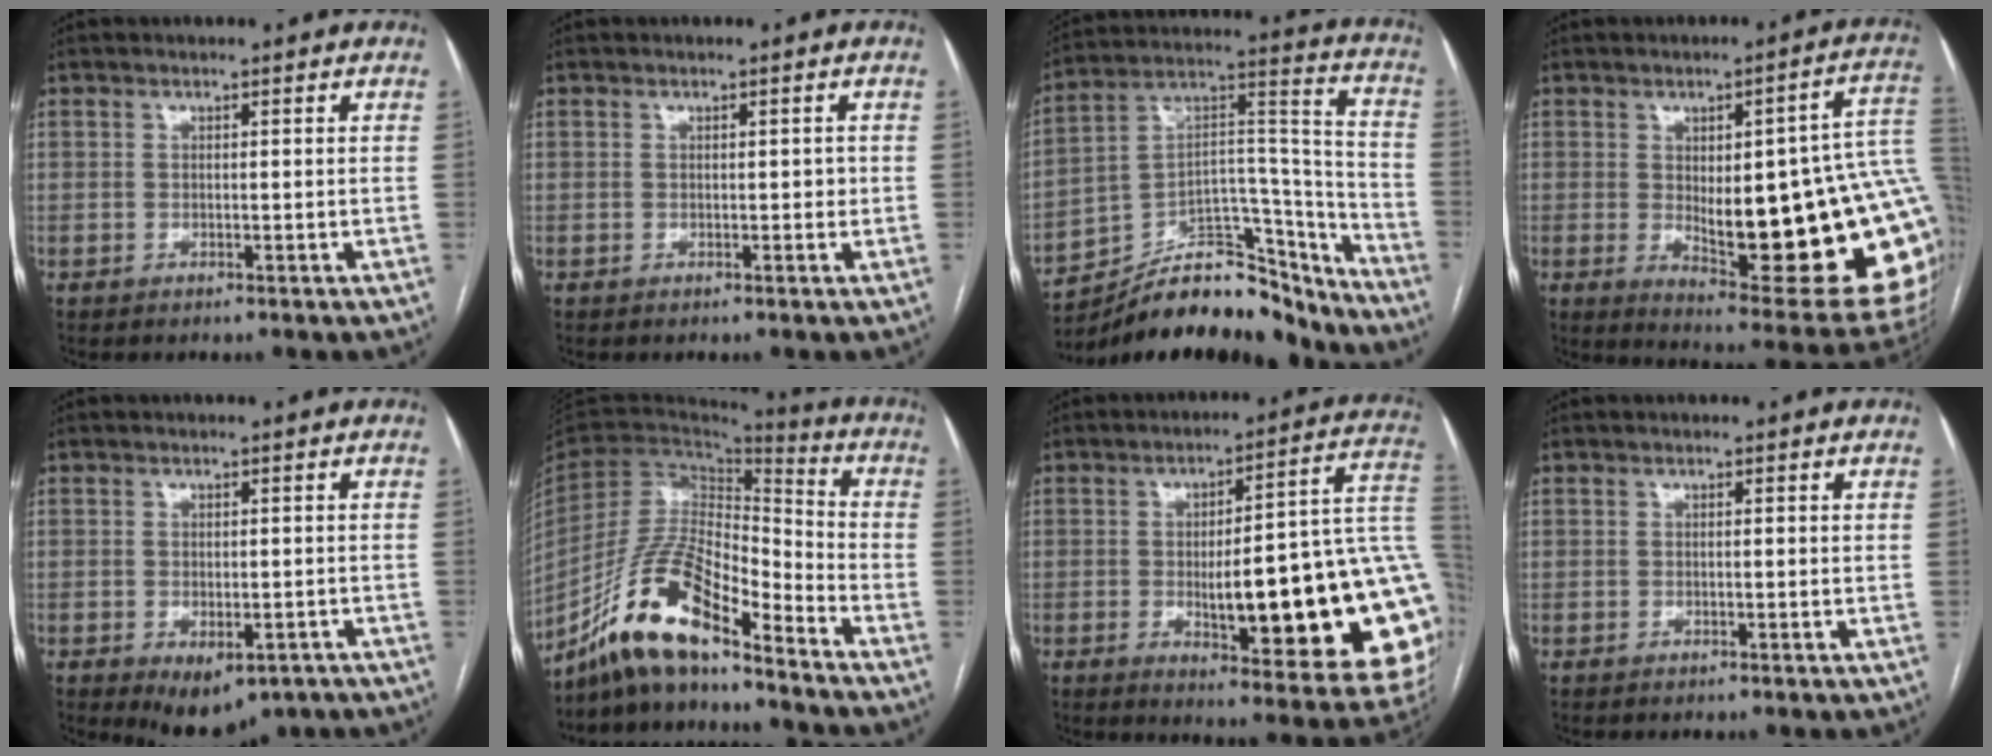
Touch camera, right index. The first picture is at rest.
{"total": 1.0, "force": [0.0, 0.6, 0.8], "torque": [-0.008, 0.002, 0.001]}
{"total": 21.6, "force": [-19.1, 6.5, 7.8], "torque": [-0.133, 0.055, -0.305]}
{"total": 26.9, "force": [-0.6, 5.9, 26.3], "torque": [-0.258, 0.005, 0.009]}
{"total": 7.6, "force": [-4.4, 4.1, 4.6], "torque": [-0.056, -0.005, -0.055]}
{"total": 15.1, "force": [-11.6, 3.2, 9.1], "torque": [-0.177, 0.012, -0.213]}
{"total": 27.7, "force": [-3.1, 5.3, 27.0], "torque": [-0.252, 0.014, -0.034]}
{"total": 0.5, "force": [0.1, 0.1, 0.5], "torque": [-0.009, 0.001, 0.002]}